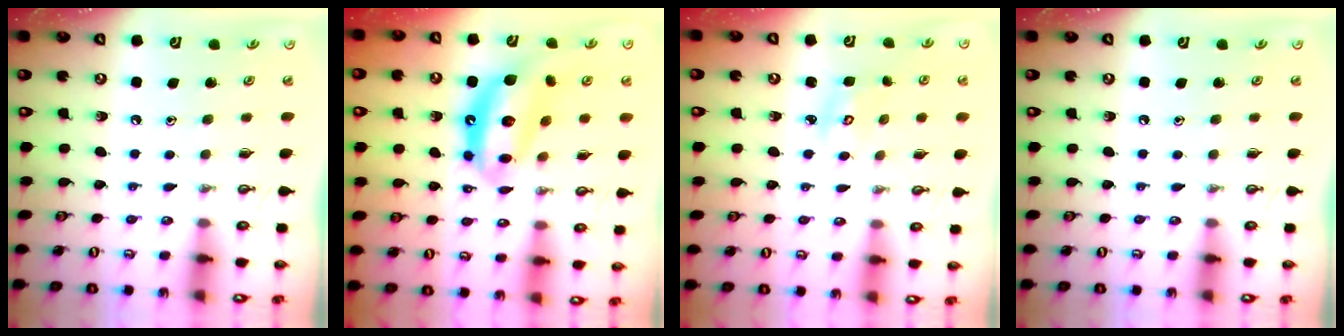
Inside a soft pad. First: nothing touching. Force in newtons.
{"total": 11.7, "press": 11.7, "slide": 0.9}
{"total": 2.7, "press": 2.7, "slide": 0.3}
{"total": 0.0}